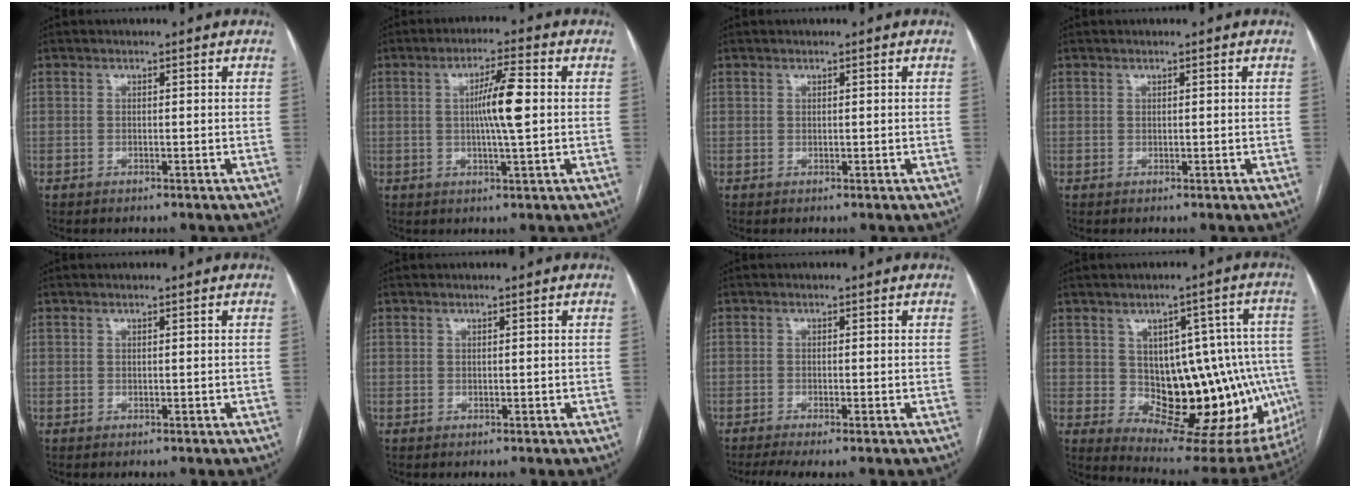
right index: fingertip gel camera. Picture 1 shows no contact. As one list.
[{"total": 6.9, "force": [0.5, 0.0, 6.9], "torque": [-0.121, 0.002, 0.005]}, {"total": 0.0}, {"total": 0.0}, {"total": 0.0}, {"total": 0.0}, {"total": 3.6, "force": [-1.9, 0.7, 3.0], "torque": [-0.061, -0.007, -0.033]}, {"total": 18.3, "force": [-1.4, 9.8, 15.5], "torque": [-0.153, 0.033, 0.007]}]